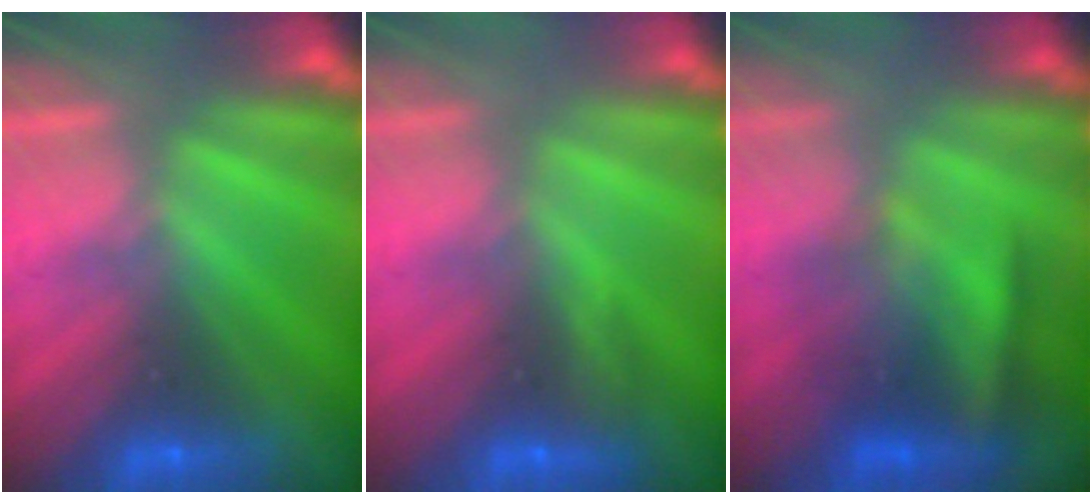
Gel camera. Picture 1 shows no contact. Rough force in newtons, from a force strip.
{"total": 2.9}
{"total": 3.6}